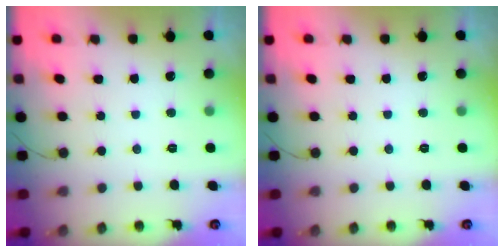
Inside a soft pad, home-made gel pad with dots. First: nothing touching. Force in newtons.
{"total": 0.0}